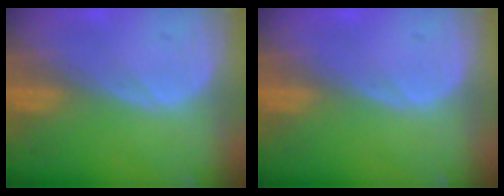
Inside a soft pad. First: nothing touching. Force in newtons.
{"total": 0.0}